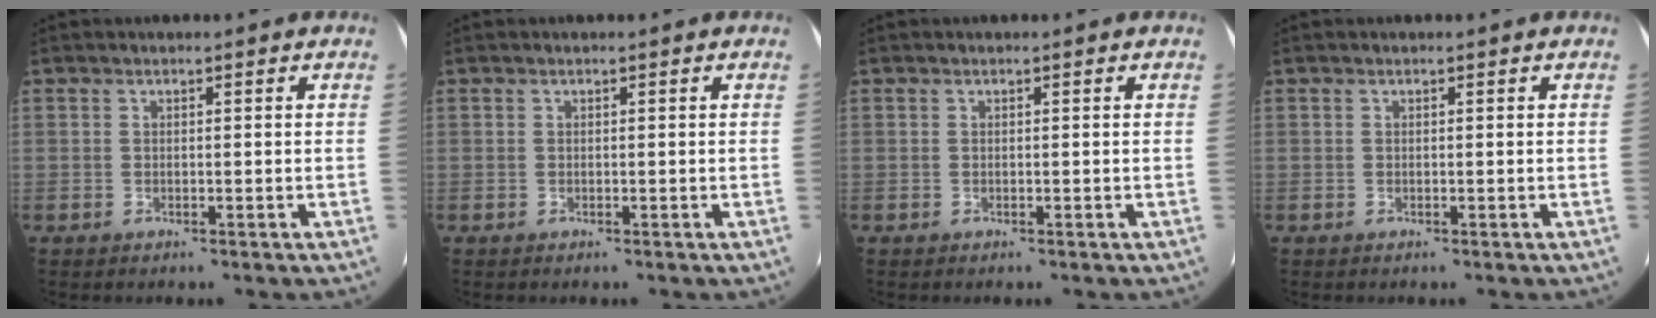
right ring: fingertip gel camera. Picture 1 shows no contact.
{"total": 0.0}
{"total": 0.0}
{"total": 0.0}